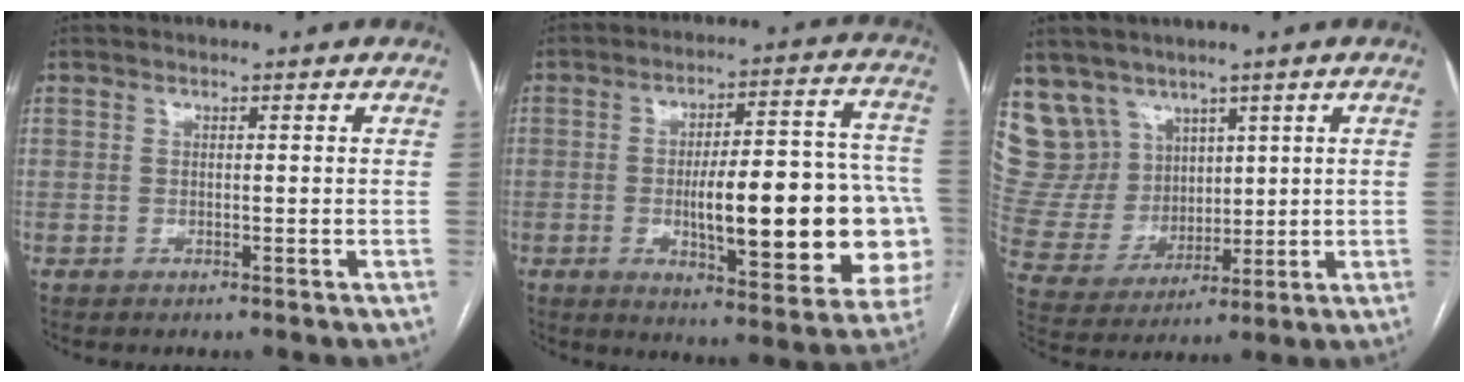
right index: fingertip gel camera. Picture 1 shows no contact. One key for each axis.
{"total": 23.5, "fx": -3.7, "fy": 5.8, "fz": 22.5, "tx": -0.239, "ty": 0.026, "tz": -0.033}
{"total": 10.7, "fx": 7.3, "fy": 7.8, "fz": 0.8, "tx": -0.034, "ty": 0.037, "tz": 0.165}